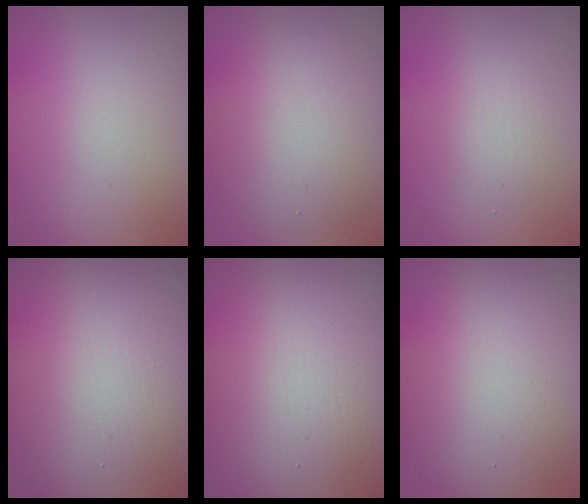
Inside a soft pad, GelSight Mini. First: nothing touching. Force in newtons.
{"total": 6.5, "press": 6.5, "slide": 0.2}
{"total": 1.6, "press": 1.6, "slide": 0.1}
{"total": 19.4, "press": 19.4, "slide": 0.6}
{"total": 21.0, "press": 21.0, "slide": 1.1}
{"total": 11.5, "press": 11.4, "slide": 0.7}